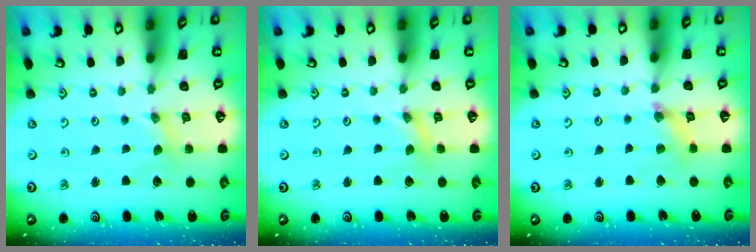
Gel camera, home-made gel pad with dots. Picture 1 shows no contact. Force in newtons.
{"total": 0.0}
{"total": 3.0, "press": 3.0, "slide": 0.4}